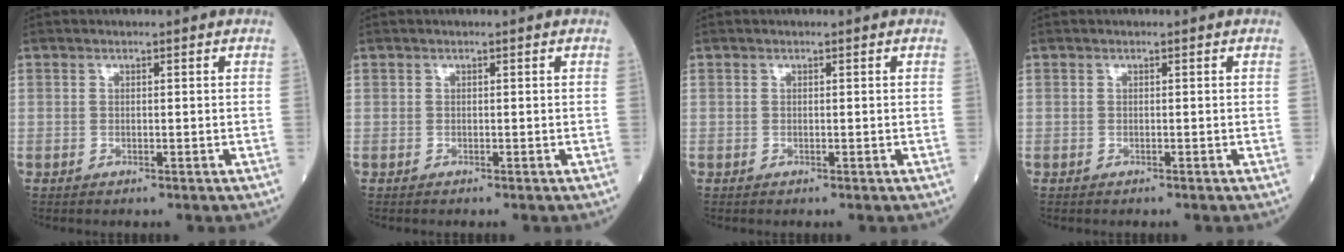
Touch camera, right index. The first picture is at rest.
{"total": 0.0}
{"total": 0.0}
{"total": 0.0}